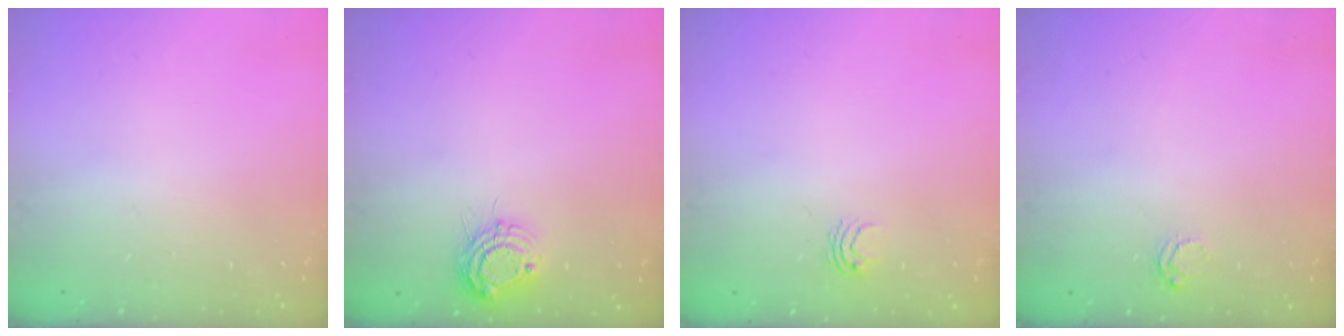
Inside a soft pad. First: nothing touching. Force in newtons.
{"total": 8.8, "press": 8.8, "slide": 0.8}
{"total": 2.9, "press": 2.9, "slide": 0.2}
{"total": 4.6, "press": 4.5, "slide": 0.7}